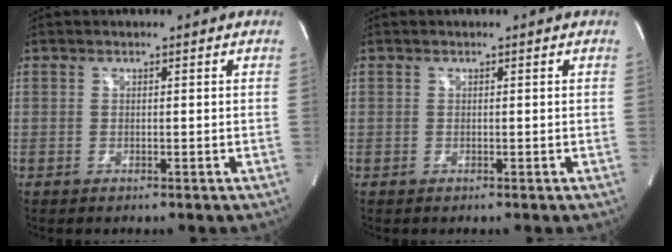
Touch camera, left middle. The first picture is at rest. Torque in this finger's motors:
{"motor_torque": [0.05, -0.12, 0.03, 0.00]}